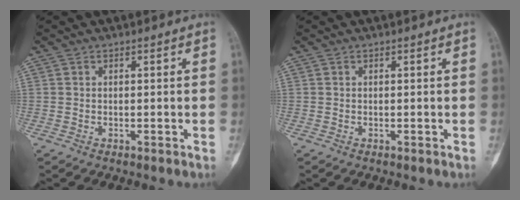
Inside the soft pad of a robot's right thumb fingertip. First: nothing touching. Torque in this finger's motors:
{"motor_torque": [0.24, -0.03, 0.26, -0.07, 0.13]}